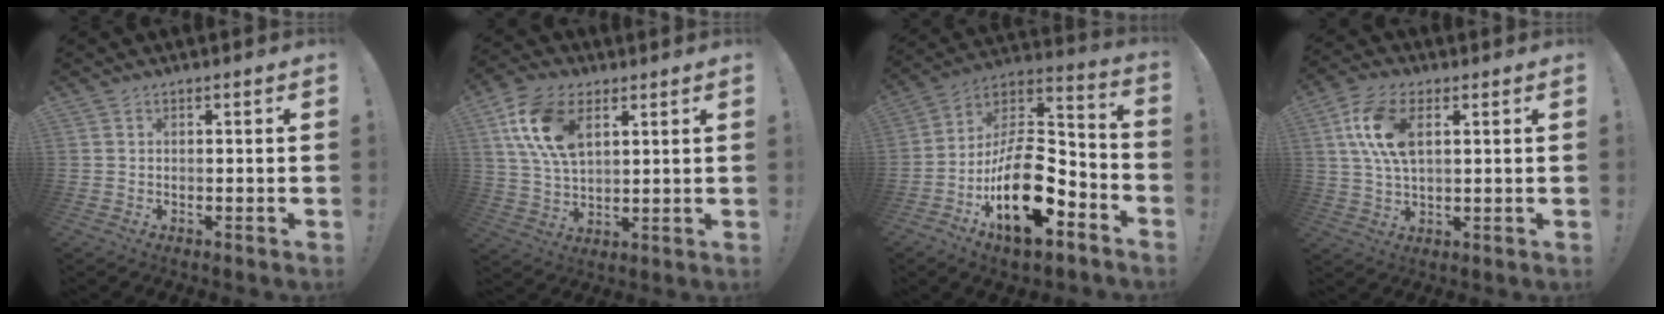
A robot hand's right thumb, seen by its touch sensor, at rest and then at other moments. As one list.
[{"total": 15.3, "force": [6.3, 9.1, 10.6], "torque": [-0.210, -0.008, 0.118]}, {"total": 22.9, "force": [-8.4, 11.6, 17.9], "torque": [-0.304, 0.047, -0.128]}, {"total": 11.6, "force": [3.3, 6.3, 9.1], "torque": [-0.194, 0.001, 0.060]}]